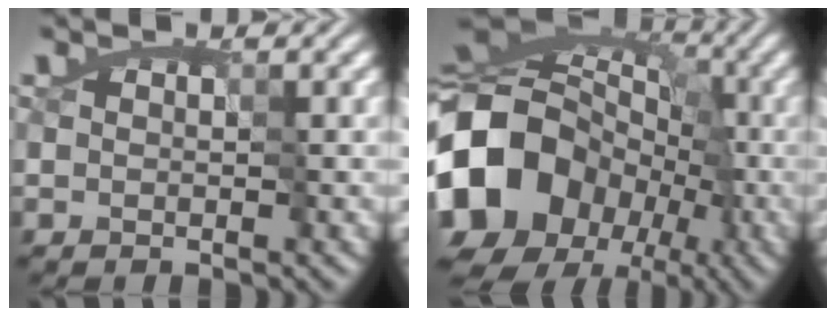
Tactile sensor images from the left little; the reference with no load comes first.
{"total": 17.7, "force": [-6.6, 14.3, 8.1], "torque": [-0.163, 0.014, -0.142]}